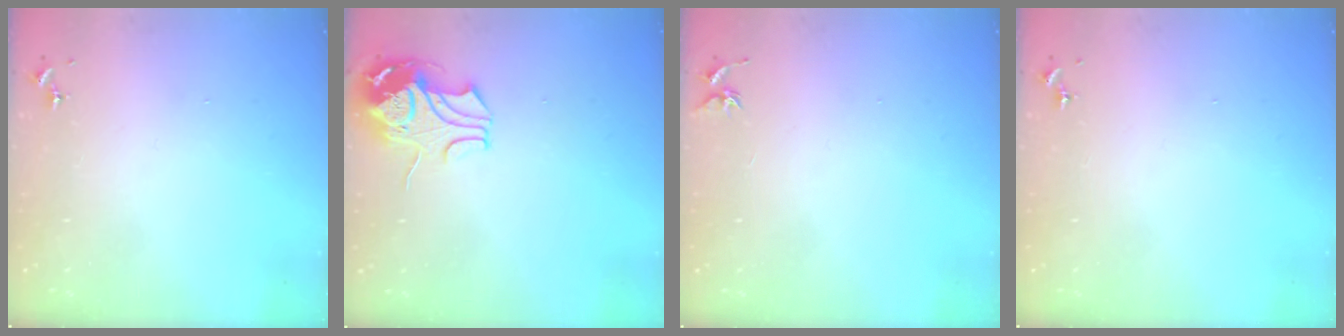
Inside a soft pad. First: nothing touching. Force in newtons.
{"total": 10.0, "press": 9.9, "slide": 1.5}
{"total": 3.7, "press": 3.7, "slide": 0.4}
{"total": 0.0}